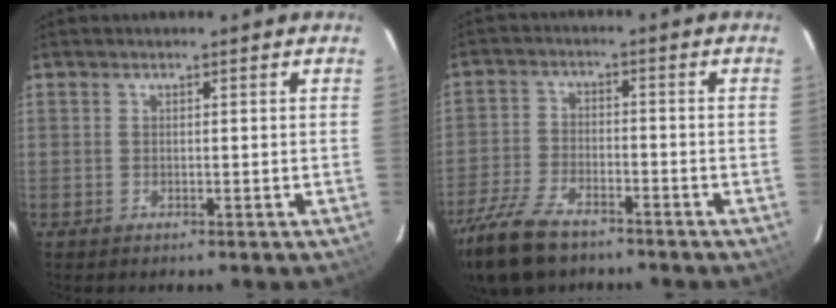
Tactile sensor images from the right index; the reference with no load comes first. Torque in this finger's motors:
{"motor_torque": [1.18, -0.96, 0.46, 0.11]}